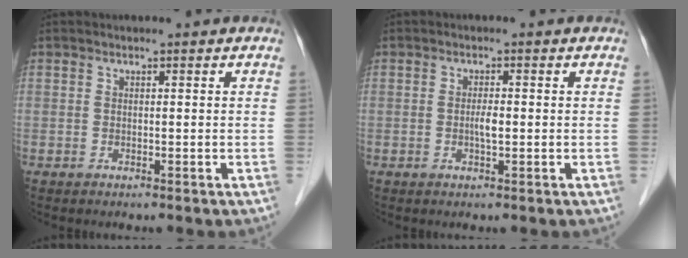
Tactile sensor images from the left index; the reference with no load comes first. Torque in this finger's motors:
{"motor_torque": [0.50, 0.40, 0.06, 0.03]}